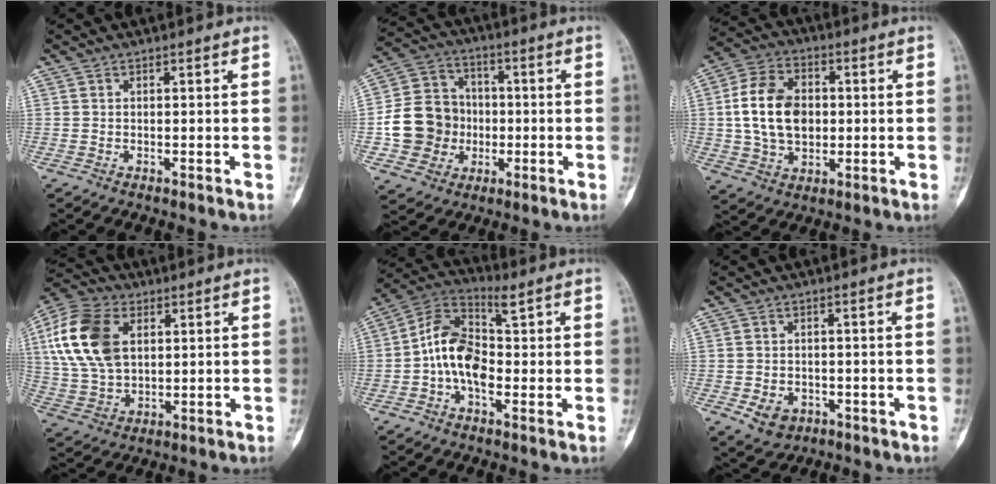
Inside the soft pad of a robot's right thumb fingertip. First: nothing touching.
{"total": 14.0, "force": [-1.8, 12.8, 5.5], "torque": [-0.076, 0.029, -0.029]}
{"total": 14.1, "force": [0.6, 10.0, 10.0], "torque": [-0.165, 0.014, 0.012]}
{"total": 16.5, "force": [4.3, 10.7, 11.8], "torque": [-0.235, 0.003, 0.081]}
{"total": 10.8, "force": [0.1, 6.4, 8.6], "torque": [-0.162, 0.032, -0.004]}
{"total": 5.0, "force": [-1.8, 4.0, 2.4], "torque": [-0.029, 0.009, -0.018]}